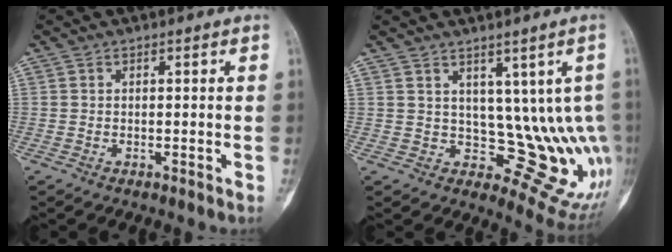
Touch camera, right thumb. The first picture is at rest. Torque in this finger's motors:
{"motor_torque": [-0.27, 0.29, -0.05, 0.04, -0.07]}